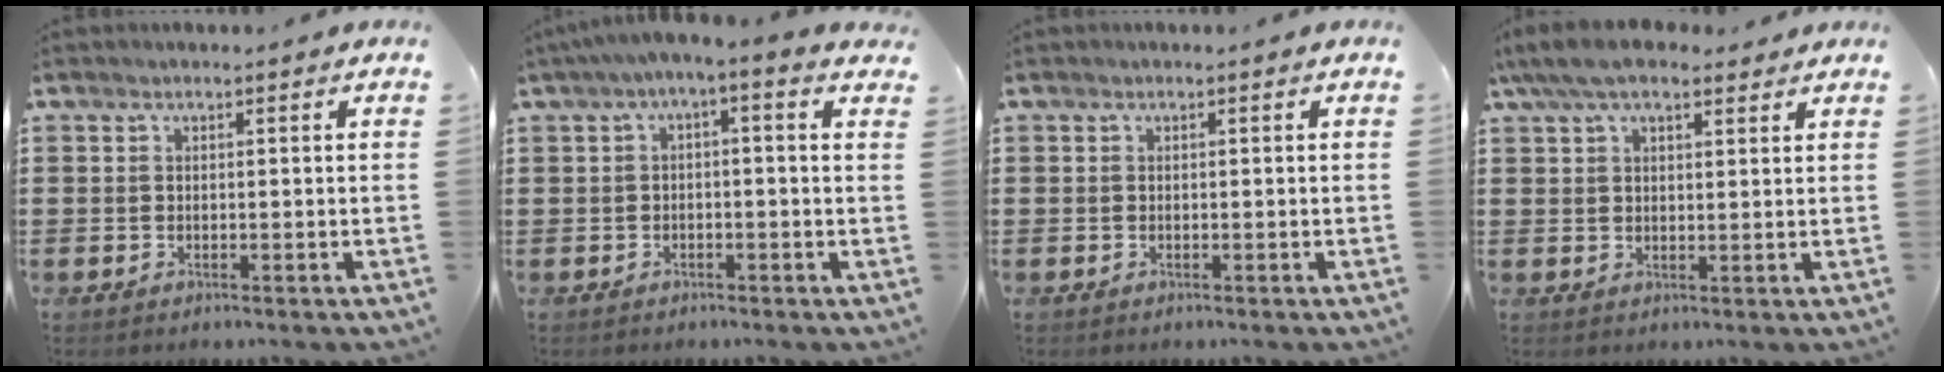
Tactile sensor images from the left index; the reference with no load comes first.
{"total": 2.3, "force": [-1.7, 0.1, 1.6], "torque": [-0.029, -0.001, -0.037]}
{"total": 0.0}
{"total": 6.8, "force": [5.0, 2.5, 3.8], "torque": [-0.087, 0.002, 0.092]}